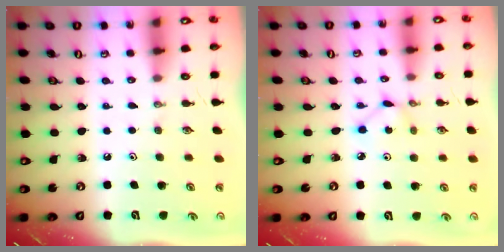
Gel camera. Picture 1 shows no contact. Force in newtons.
{"total": 2.3, "press": 2.3, "slide": 0.2}